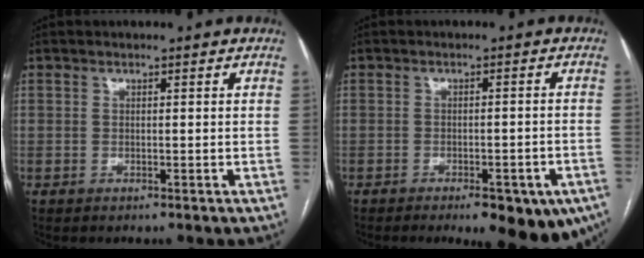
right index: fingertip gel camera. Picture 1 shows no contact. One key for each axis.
{"total": 12.2, "fx": -8.0, "fy": 3.8, "fz": 8.4, "tx": -0.065, "ty": 0.004, "tz": -0.099}